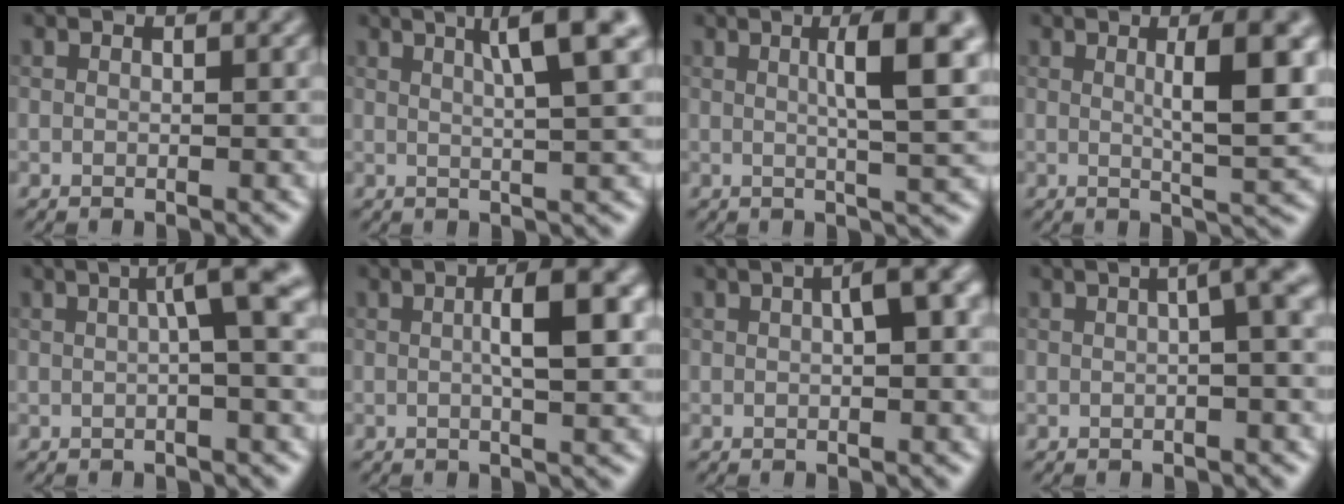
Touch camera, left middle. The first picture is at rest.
{"total": 5.7, "force": [2.5, 0.8, 5.0], "torque": [-0.064, 0.012, 0.038]}
{"total": 6.4, "force": [1.6, 1.2, 6.1], "torque": [-0.076, 0.008, 0.022]}
{"total": 6.2, "force": [1.2, 1.3, 5.9], "torque": [-0.078, 0.001, 0.020]}
{"total": 4.0, "force": [0.7, 0.6, 3.9], "torque": [-0.051, 0.015, 0.006]}
{"total": 4.8, "force": [0.6, 1.0, 4.6], "torque": [-0.072, 0.008, 0.007]}
{"total": 4.0, "force": [0.8, 1.1, 3.7], "torque": [-0.056, 0.011, 0.009]}
{"total": 3.6, "force": [0.5, 0.9, 3.5], "torque": [-0.039, 0.021, 0.004]}